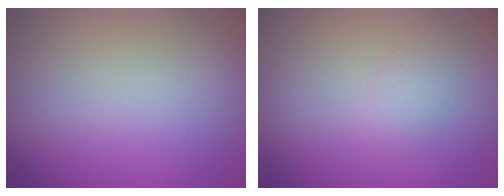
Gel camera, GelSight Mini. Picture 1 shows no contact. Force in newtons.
{"total": 1.7, "press": 1.7, "slide": 0.0}